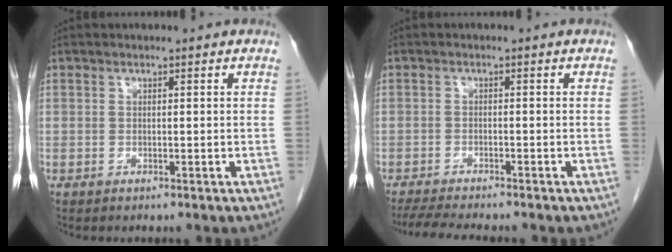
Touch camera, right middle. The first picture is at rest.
{"total": 7.4, "force": [-6.5, 0.6, 3.4], "torque": [-0.052, -0.015, -0.103]}